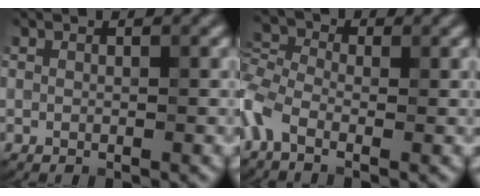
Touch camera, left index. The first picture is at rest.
{"total": 4.2, "force": [-1.8, 2.1, 3.1], "torque": [-0.077, 0.004, -0.061]}